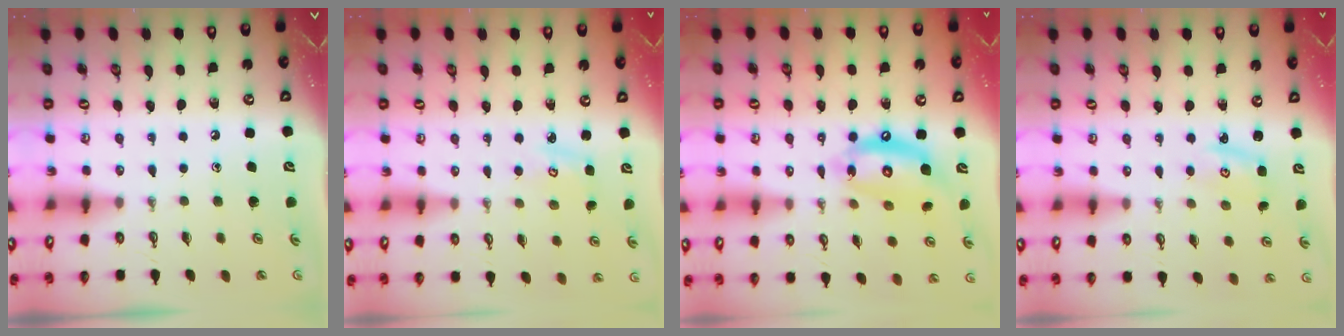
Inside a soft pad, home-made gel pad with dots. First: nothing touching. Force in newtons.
{"total": 3.2, "press": 3.2, "slide": 0.4}
{"total": 14.4, "press": 14.3, "slide": 1.7}
{"total": 2.3, "press": 2.3, "slide": 0.3}